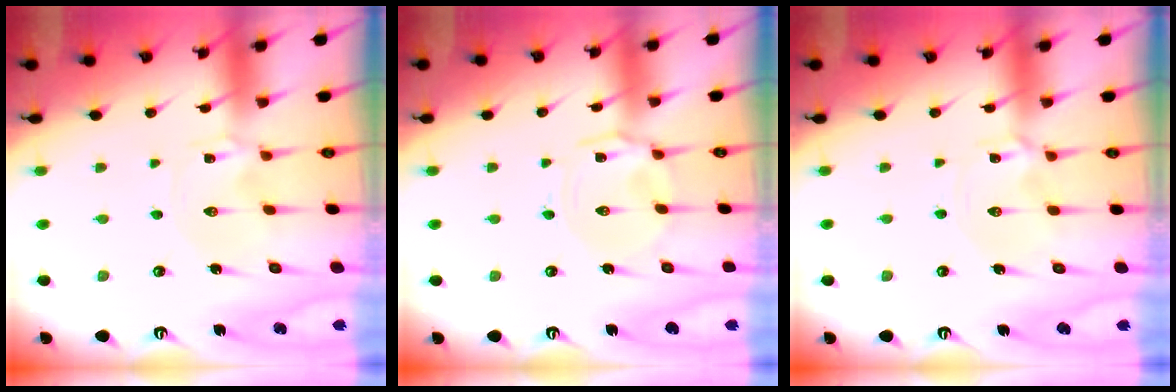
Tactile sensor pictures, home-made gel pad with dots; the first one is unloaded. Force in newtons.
{"total": 2.9, "press": 2.9, "slide": 0.5}
{"total": 1.9, "press": 1.9, "slide": 0.4}